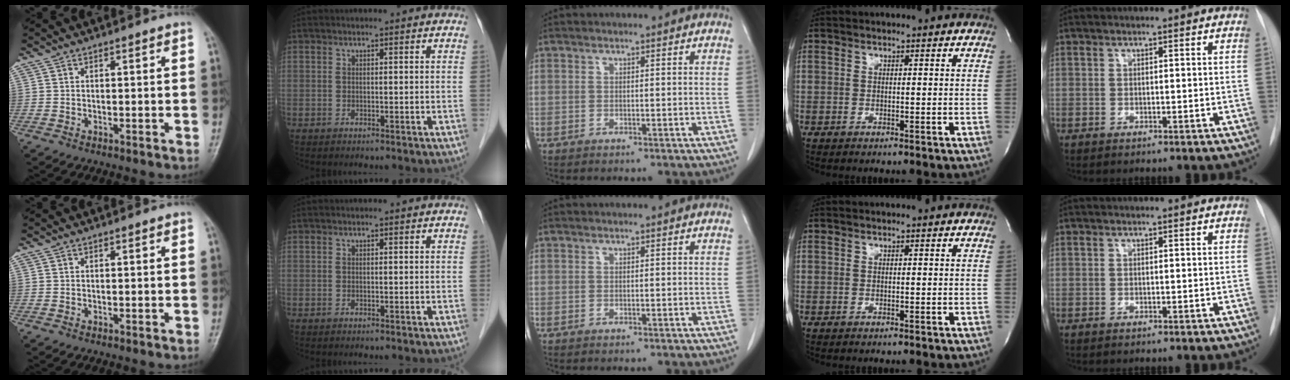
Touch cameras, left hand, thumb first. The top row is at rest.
{}